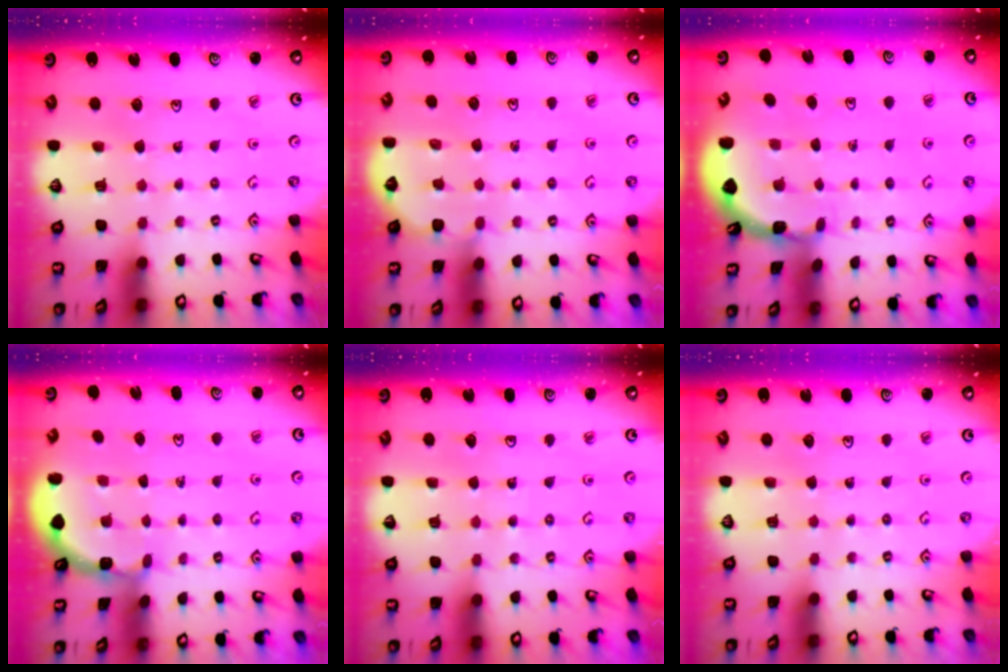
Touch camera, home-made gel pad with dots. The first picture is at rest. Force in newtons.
{"total": 3.2, "press": 3.2, "slide": 0.3}
{"total": 1.7, "press": 1.7, "slide": 0.1}
{"total": 2.1, "press": 2.1, "slide": 0.2}
{"total": 2.8, "press": 2.8, "slide": 0.3}
{"total": 0.0}